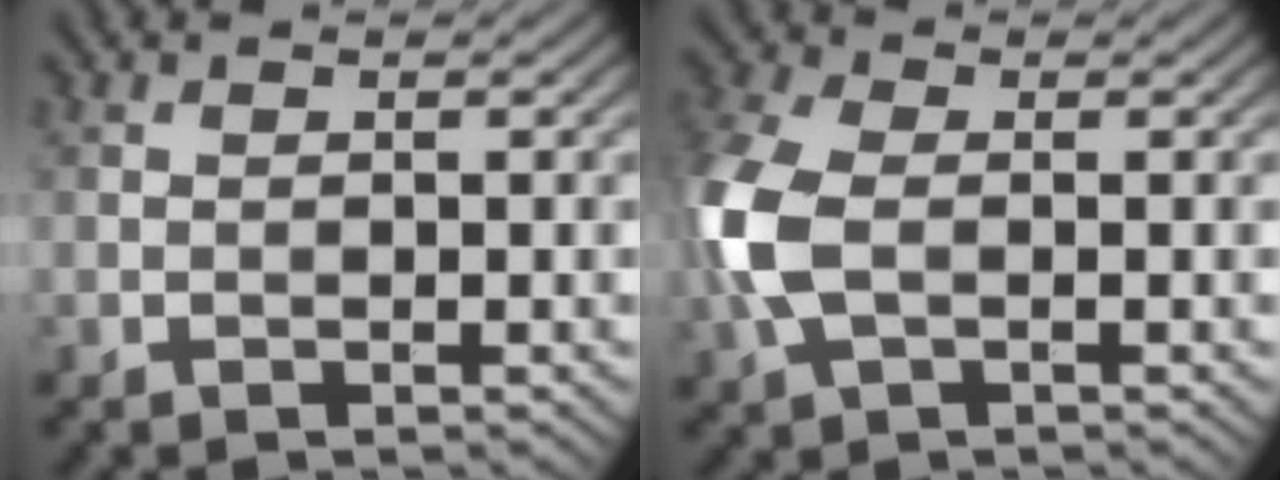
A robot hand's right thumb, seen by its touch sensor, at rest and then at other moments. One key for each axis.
{"total": 8.2, "fx": -0.7, "fy": 4.9, "fz": 6.5, "tx": -0.196, "ty": 0.000, "tz": -0.020}